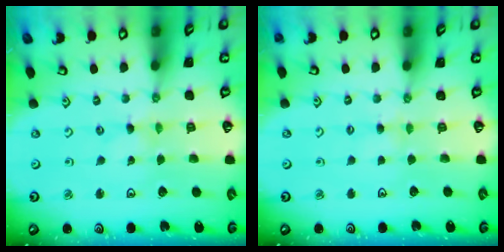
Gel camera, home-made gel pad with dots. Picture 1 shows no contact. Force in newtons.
{"total": 2.7, "press": 2.7, "slide": 0.4}